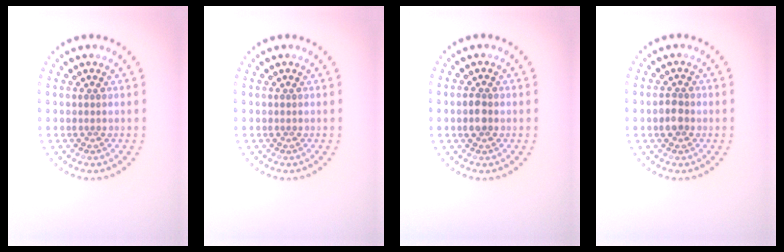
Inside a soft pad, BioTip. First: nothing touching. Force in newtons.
{"total": 0.0}
{"total": 1.7, "press": 1.7, "slide": 0.2}
{"total": 1.8, "press": 1.8, "slide": 0.4}